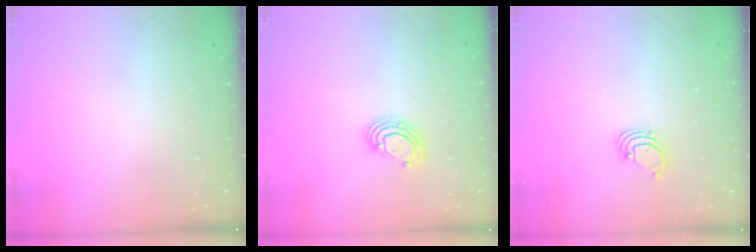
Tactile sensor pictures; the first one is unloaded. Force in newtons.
{"total": 5.2, "press": 5.2, "slide": 0.3}
{"total": 1.5, "press": 1.5, "slide": 0.1}